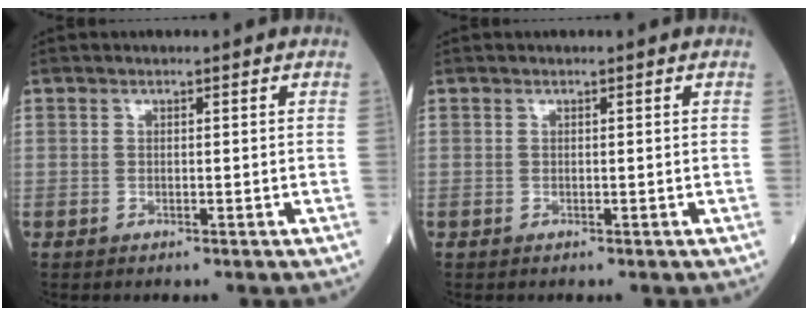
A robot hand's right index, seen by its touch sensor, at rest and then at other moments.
{"total": 0.0}